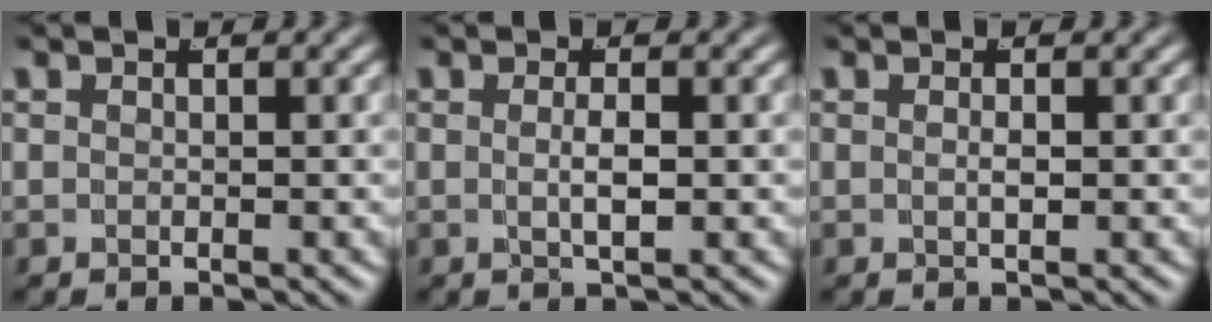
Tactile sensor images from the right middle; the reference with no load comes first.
{"total": 1.5, "force": [-0.2, -0.3, 1.4], "torque": [-0.027, -0.008, 0.000]}
{"total": 0.7, "force": [-0.1, -0.2, 0.6], "torque": [-0.015, -0.009, 0.003]}